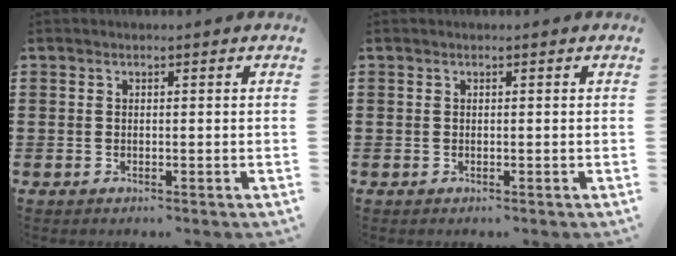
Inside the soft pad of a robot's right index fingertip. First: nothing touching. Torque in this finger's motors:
{"motor_torque": [1.08, 1.06, -0.02, -0.01]}